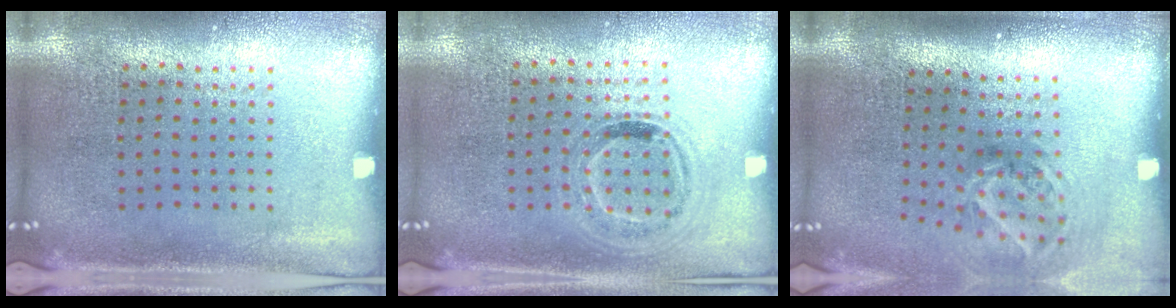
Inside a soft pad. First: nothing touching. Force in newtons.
{"total": 1.0, "press": 0.9, "slide": 0.5}
{"total": 1.9, "press": 1.2, "slide": 1.5}